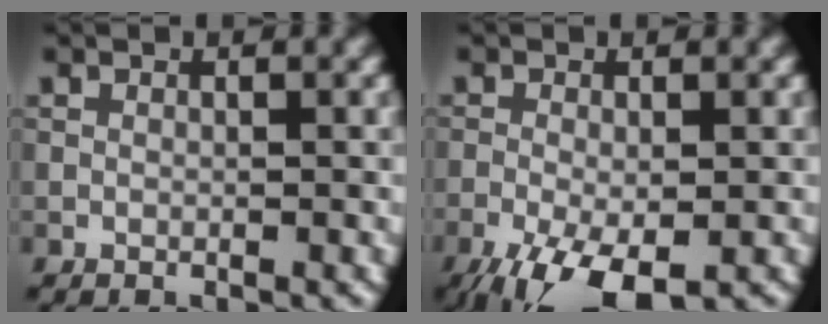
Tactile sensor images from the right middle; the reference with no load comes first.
{"total": 6.8, "force": [-3.5, 2.6, 5.2], "torque": [-0.104, -0.017, -0.058]}